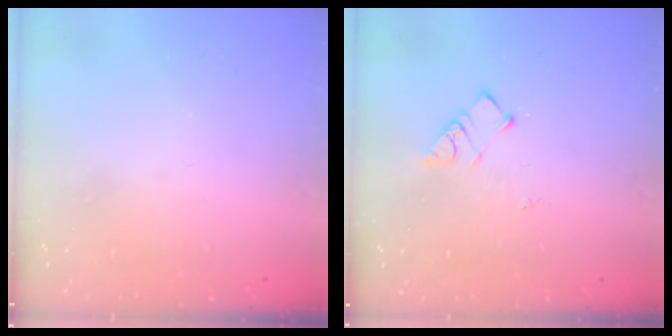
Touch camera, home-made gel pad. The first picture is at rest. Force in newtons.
{"total": 4.3, "press": 4.3, "slide": 0.1}